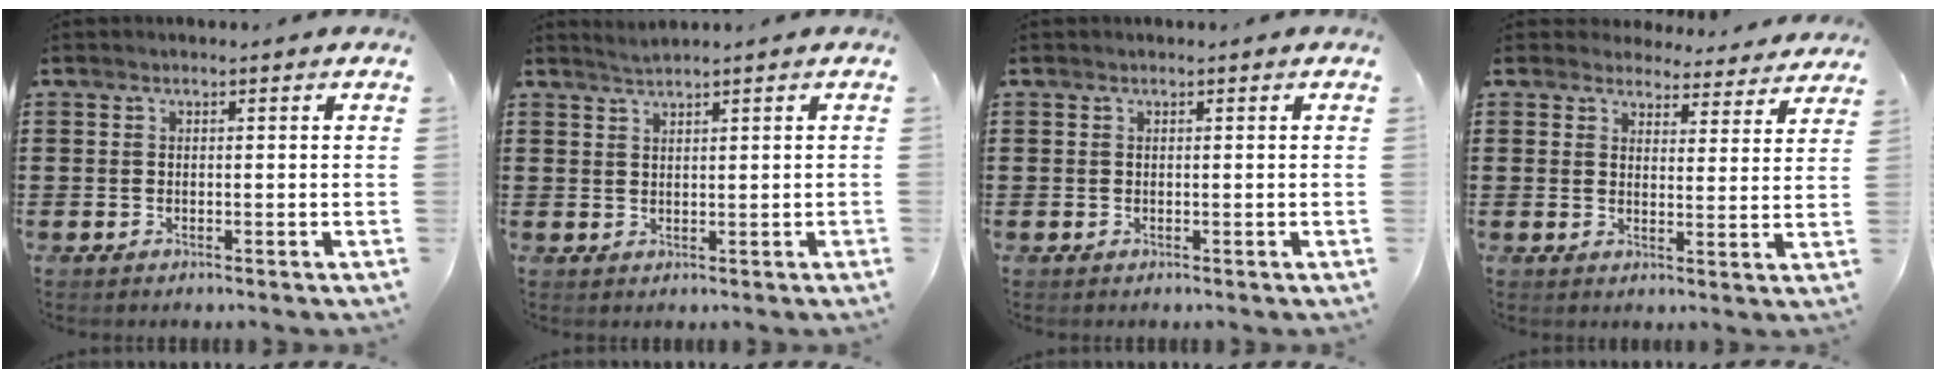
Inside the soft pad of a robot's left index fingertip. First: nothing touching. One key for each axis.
{"total": 1.3, "fx": 1.2, "fy": -0.2, "fz": 0.3, "tx": -0.008, "ty": 0.001, "tz": 0.023}
{"total": 0.0}
{"total": 4.4, "fx": 4.4, "fy": 0.7, "fz": 0.3, "tx": -0.019, "ty": -0.026, "tz": 0.077}